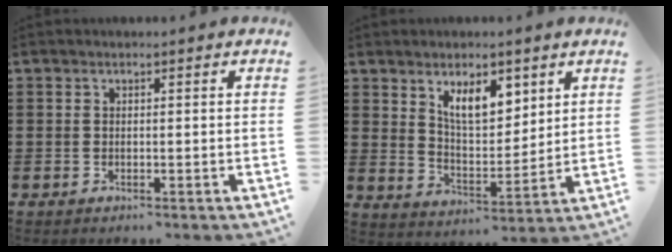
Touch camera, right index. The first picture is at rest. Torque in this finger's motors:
{"motor_torque": [0.36, 0.14, 0.23, 0.18]}